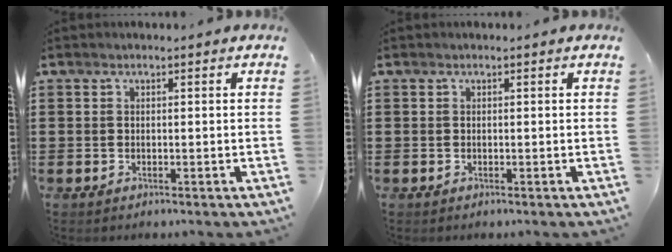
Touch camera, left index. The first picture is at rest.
{"total": 0.0}